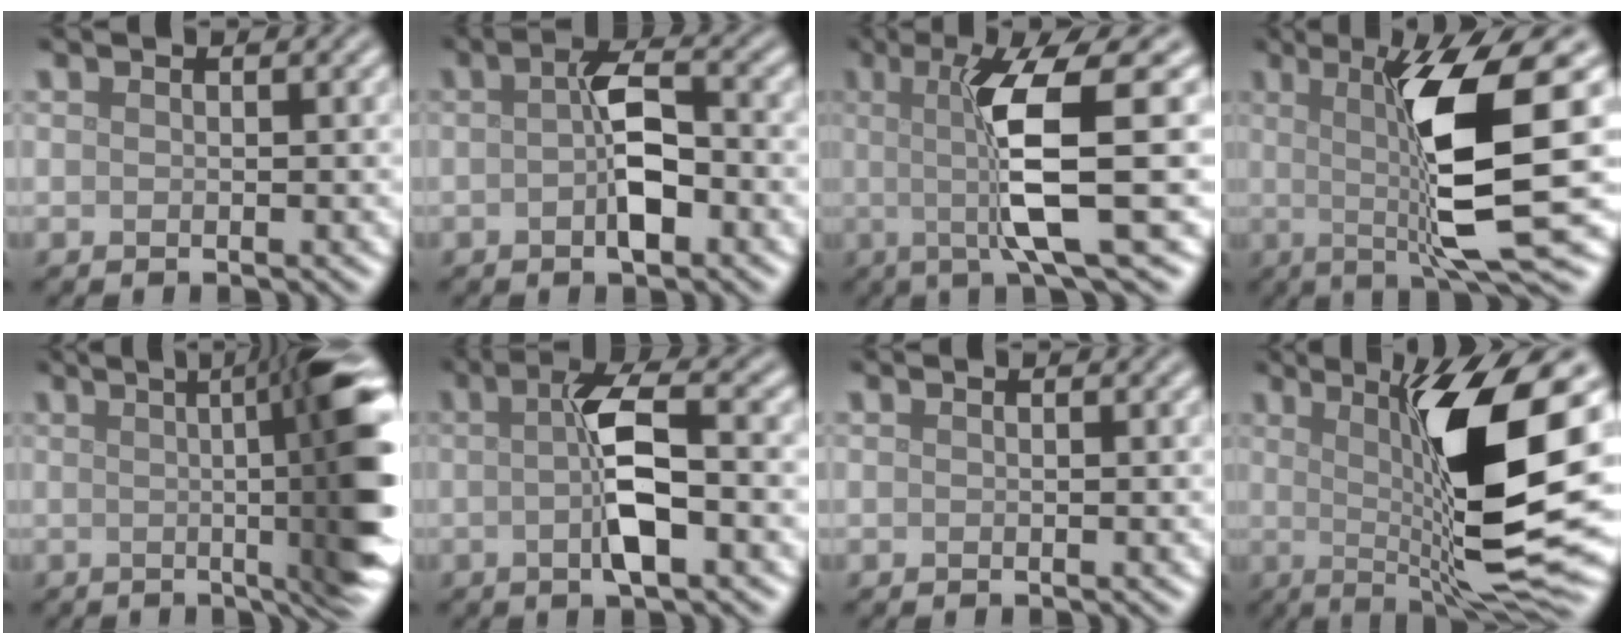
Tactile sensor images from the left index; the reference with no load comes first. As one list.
[{"total": 4.1, "force": [-0.8, 1.5, 3.7], "torque": [-0.069, 0.003, -0.018]}, {"total": 7.8, "force": [0.4, 1.3, 7.7], "torque": [-0.125, -0.005, 0.007]}, {"total": 10.1, "force": [0.7, 1.6, 9.9], "torque": [-0.141, -0.009, 0.015]}, {"total": 14.3, "force": [0.9, 3.4, 13.9], "torque": [-0.131, 0.013, 0.012]}, {"total": 5.4, "force": [-0.4, 1.2, 5.2], "torque": [-0.094, 0.004, -0.014]}, {"total": 0.0}, {"total": 13.3, "force": [1.3, 2.6, 13.0], "torque": [-0.196, -0.004, 0.028]}]